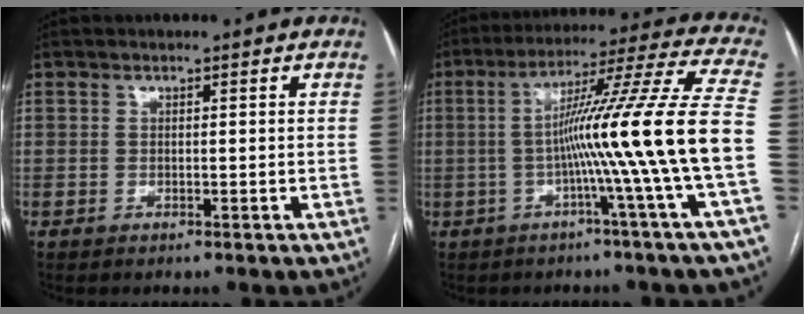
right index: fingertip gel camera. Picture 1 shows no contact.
{"total": 16.3, "force": [-3.0, -3.0, 15.7], "torque": [-0.246, 0.005, -0.057]}